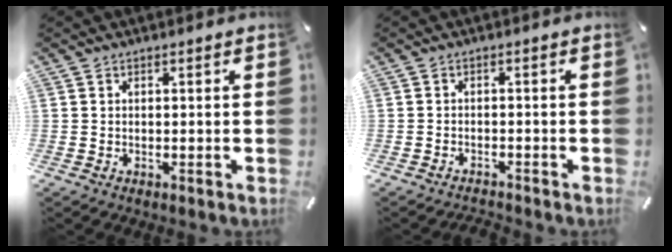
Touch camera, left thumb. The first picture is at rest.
{"total": 1.8, "force": [-1.8, 0.4, 0.3], "torque": [-0.008, 0.008, -0.037]}